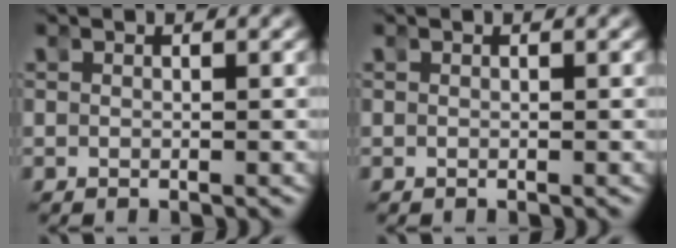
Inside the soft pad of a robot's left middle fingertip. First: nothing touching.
{"total": 0.0}